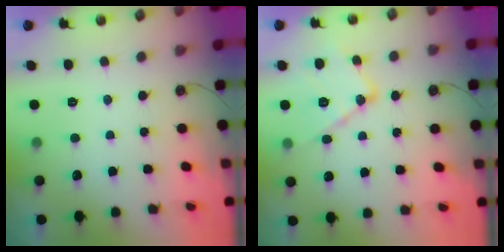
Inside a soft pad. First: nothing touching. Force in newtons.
{"total": 14.0, "press": 14.0, "slide": 1.1}